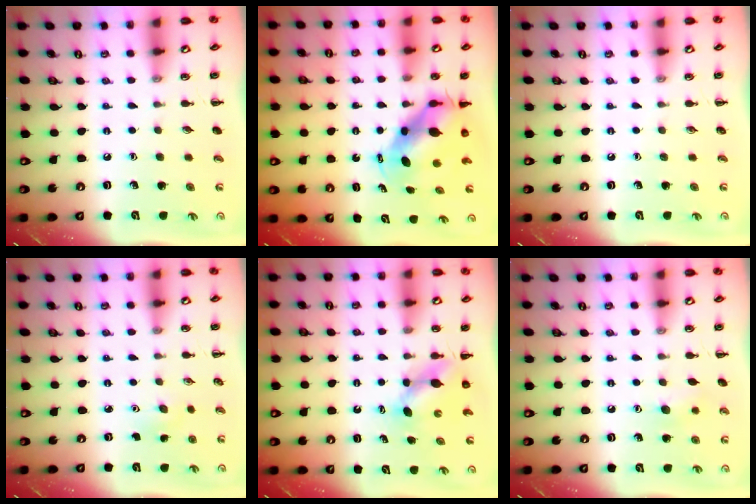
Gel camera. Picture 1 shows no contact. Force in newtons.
{"total": 6.9, "press": 6.7, "slide": 1.6}
{"total": 0.0}
{"total": 2.9, "press": 2.8, "slide": 0.8}
{"total": 4.6, "press": 4.6, "slide": 0.3}
{"total": 6.2, "press": 6.0, "slide": 1.4}